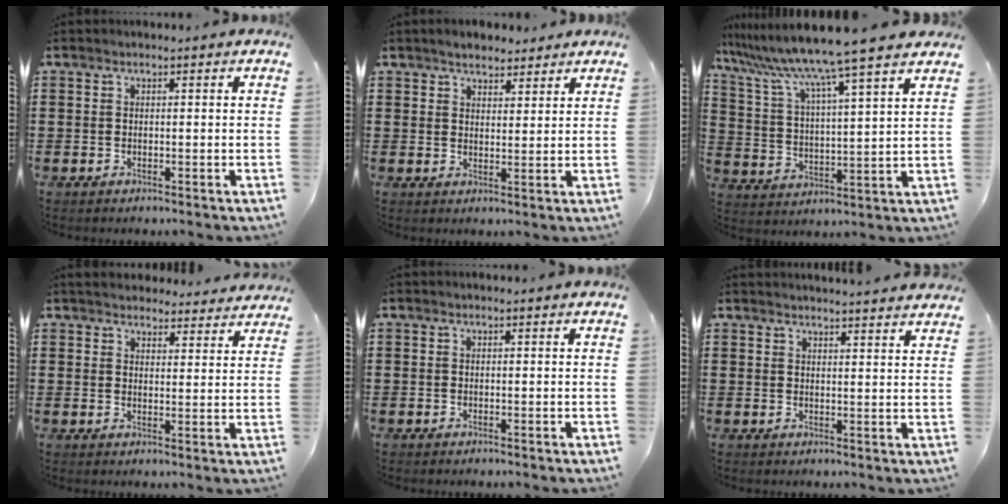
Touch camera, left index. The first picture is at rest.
{"total": 3.4, "force": [3.1, 1.3, 0.5], "torque": [-0.019, 0.001, 0.059]}
{"total": 9.1, "force": [8.1, -1.4, 3.9], "torque": [-0.110, -0.058, 0.128]}
{"total": 4.1, "force": [4.0, 0.6, 0.4], "torque": [-0.012, -0.017, 0.073]}
{"total": 0.0}
{"total": 2.6, "force": [2.5, -0.6, 0.0], "torque": [-0.007, -0.011, 0.046]}